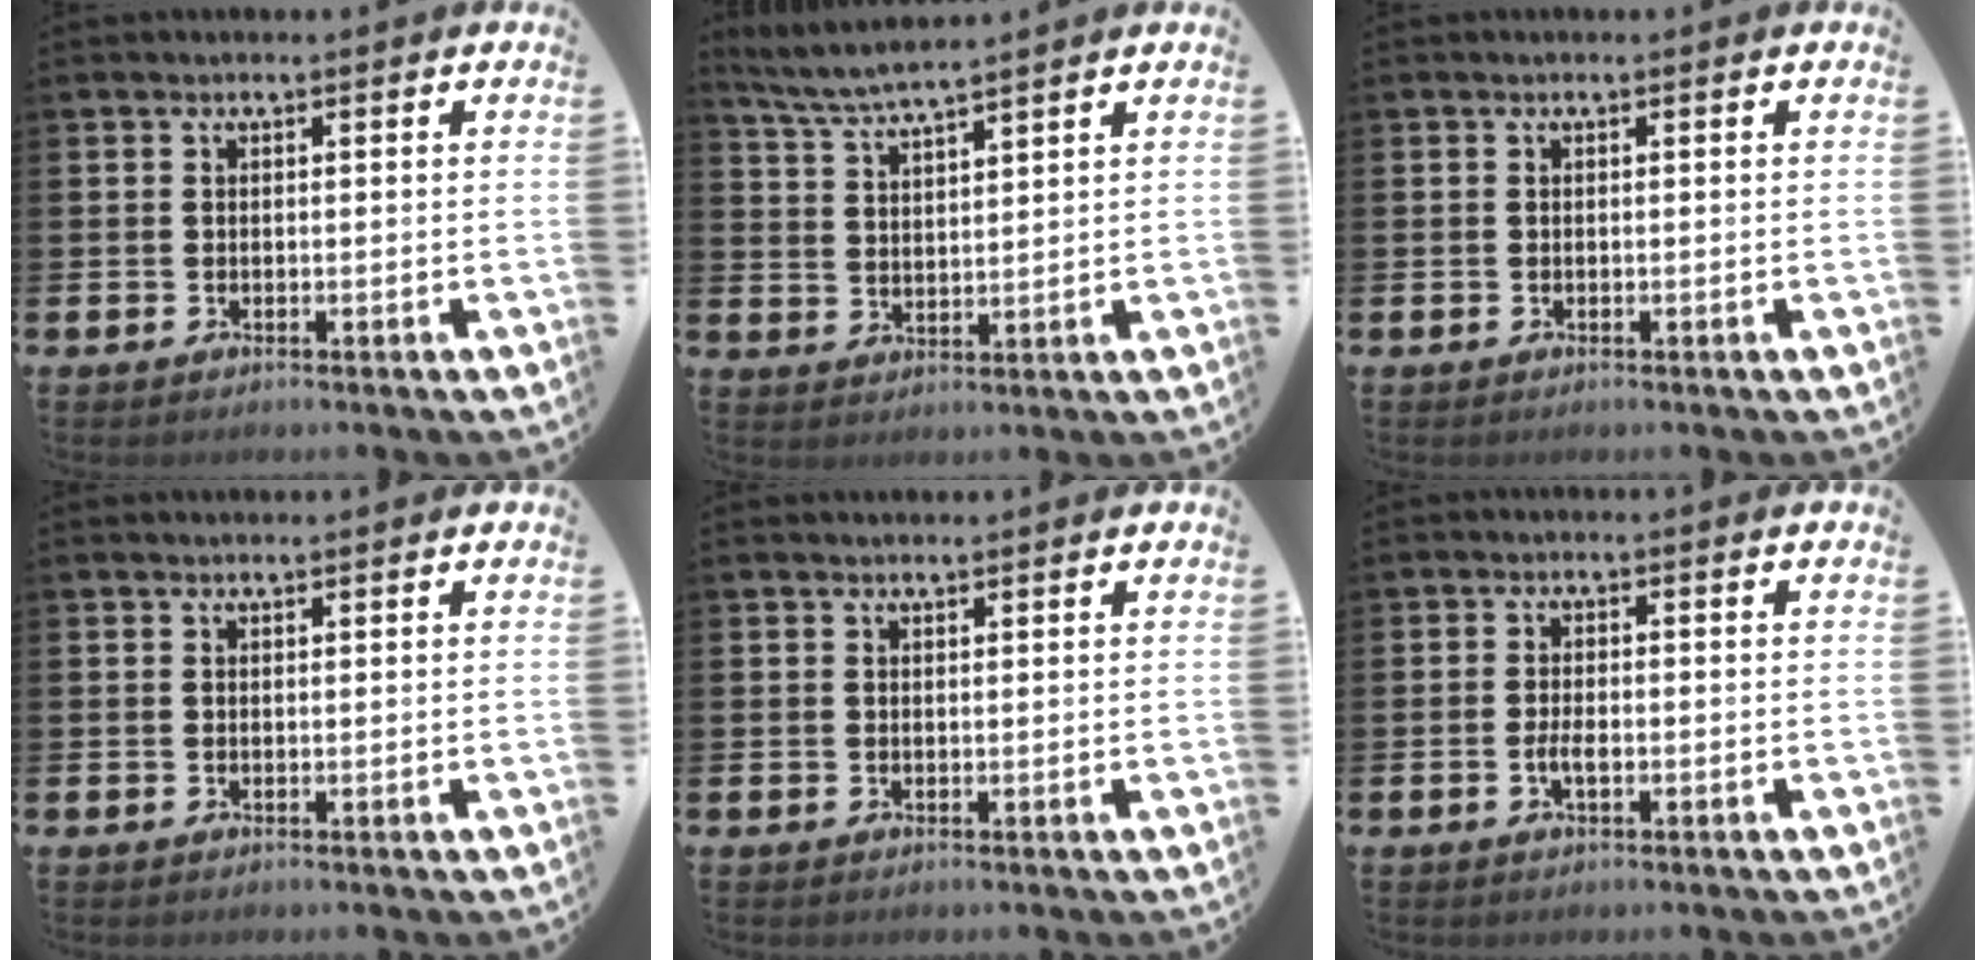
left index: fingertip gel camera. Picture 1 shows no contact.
{"total": 4.8, "force": [4.6, -0.3, 1.4], "torque": [-0.045, -0.019, 0.082]}
{"total": 0.0}
{"total": 0.6, "force": [0.6, 0.0, 0.0], "torque": [0.001, -0.001, 0.011]}
{"total": 0.9, "force": [0.9, 0.1, 0.0], "torque": [0.010, -0.003, 0.014]}
{"total": 2.1, "force": [-0.5, 0.8, 1.8], "torque": [-0.031, -0.001, -0.011]}